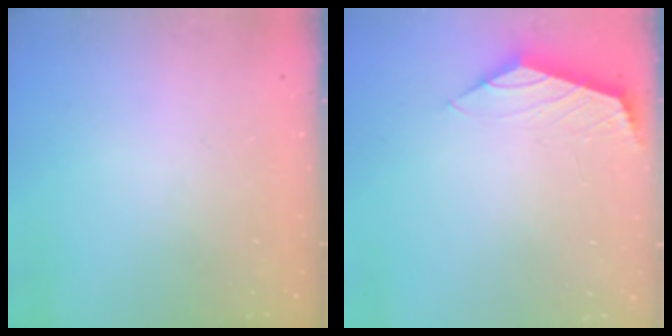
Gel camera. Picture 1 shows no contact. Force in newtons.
{"total": 0.9, "press": 0.9, "slide": 0.3}